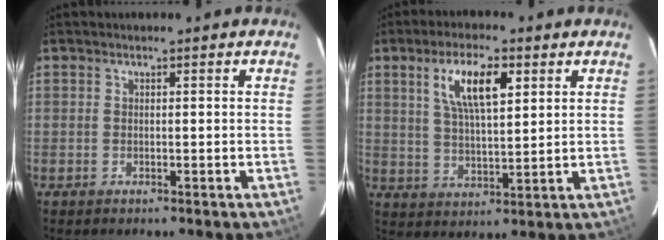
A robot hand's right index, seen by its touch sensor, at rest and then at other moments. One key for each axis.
{"total": 9.6, "fx": 4.2, "fy": 3.0, "fz": 8.1, "tx": -0.149, "ty": 0.009, "tz": 0.079}